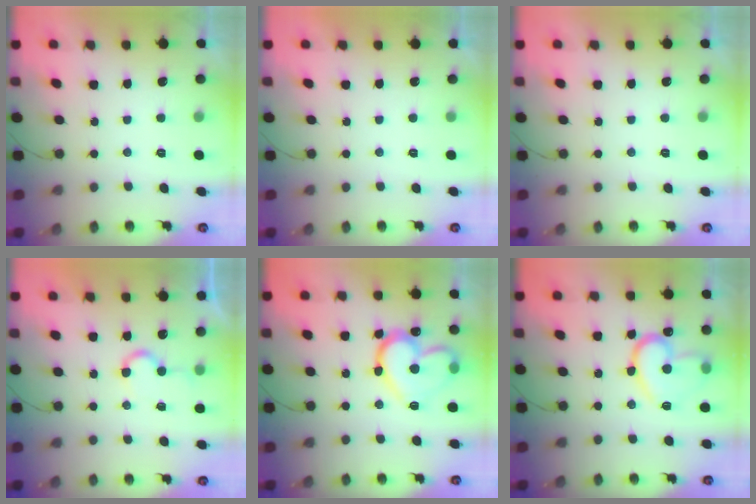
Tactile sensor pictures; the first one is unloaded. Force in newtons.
{"total": 1.7, "press": 1.7, "slide": 0.0}
{"total": 0.0}
{"total": 6.6, "press": 6.6, "slide": 0.7}
{"total": 17.9, "press": 17.8, "slide": 0.9}
{"total": 15.9, "press": 15.8, "slide": 0.8}